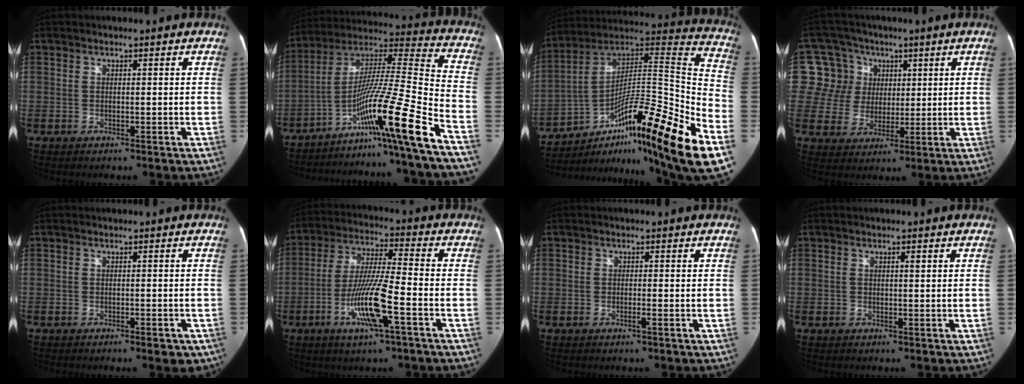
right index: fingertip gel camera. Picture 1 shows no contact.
{"total": 21.0, "force": [-11.6, -1.9, 17.4], "torque": [-0.306, -0.002, -0.197]}
{"total": 31.1, "force": [-16.1, 3.2, 26.4], "torque": [-0.336, 0.026, -0.254]}
{"total": 9.7, "force": [2.9, 9.2, 1.1], "torque": [-0.022, 0.034, 0.052]}
{"total": 2.2, "force": [-1.5, 0.6, 1.4], "torque": [-0.012, -0.002, -0.016]}
{"total": 11.7, "force": [-4.6, 0.4, 10.8], "torque": [-0.211, -0.009, -0.089]}
{"total": 0.8, "force": [-0.5, -0.2, 0.5], "torque": [-0.006, -0.001, -0.011]}
{"total": 0.7, "force": [0.2, 0.1, 0.7], "torque": [-0.012, 0.002, 0.002]}